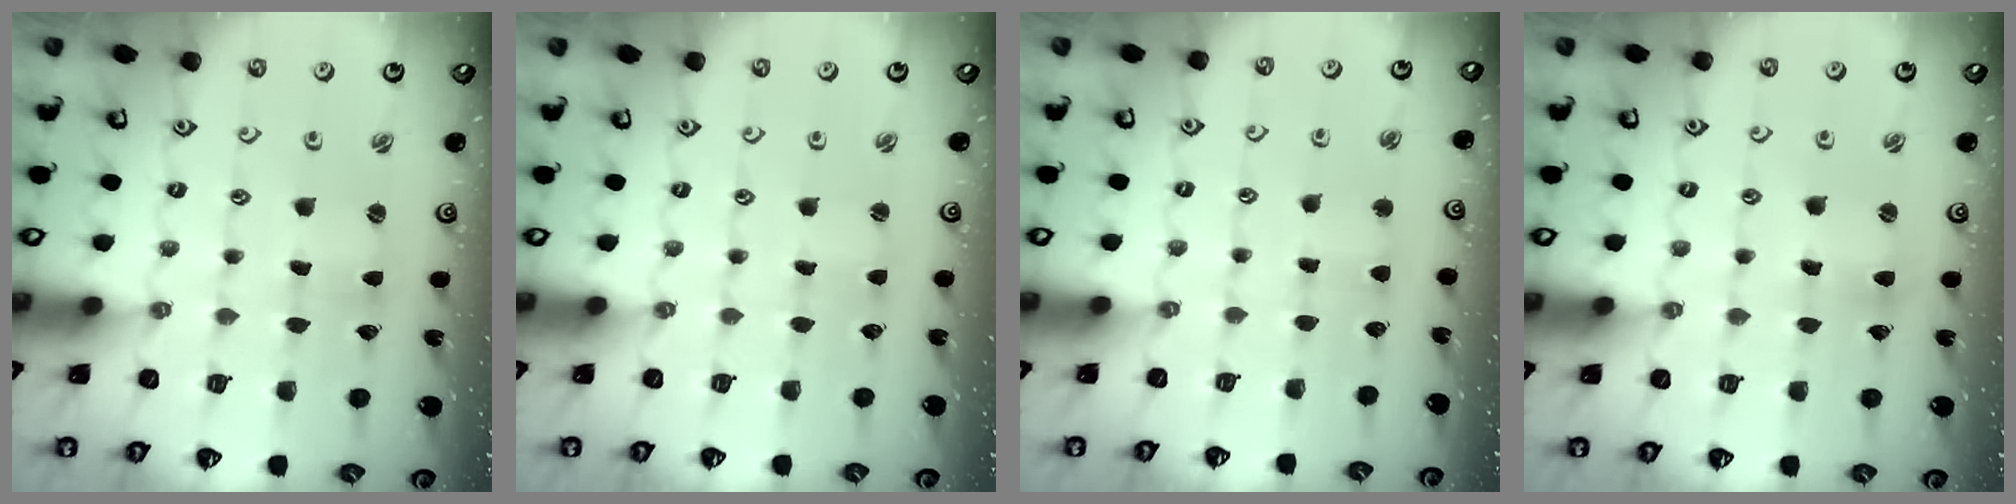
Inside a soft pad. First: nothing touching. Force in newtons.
{"total": 0.0}
{"total": 2.5, "press": 2.5, "slide": 0.3}
{"total": 2.9, "press": 2.9, "slide": 0.3}